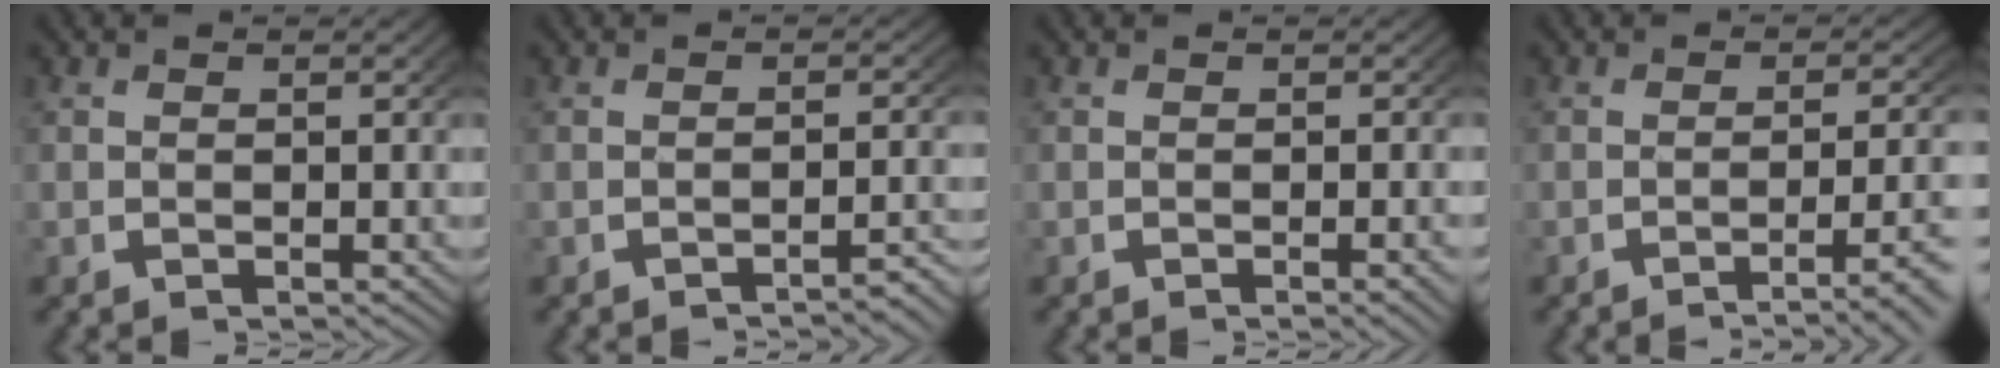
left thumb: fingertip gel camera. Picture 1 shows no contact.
{"total": 2.4, "force": [-2.1, 0.1, 1.2], "torque": [-0.021, 0.003, -0.029]}
{"total": 1.3, "force": [-0.6, 0.0, 1.1], "torque": [-0.017, 0.004, -0.010]}
{"total": 5.4, "force": [-3.8, 1.2, 3.6], "torque": [-0.055, -0.002, -0.056]}